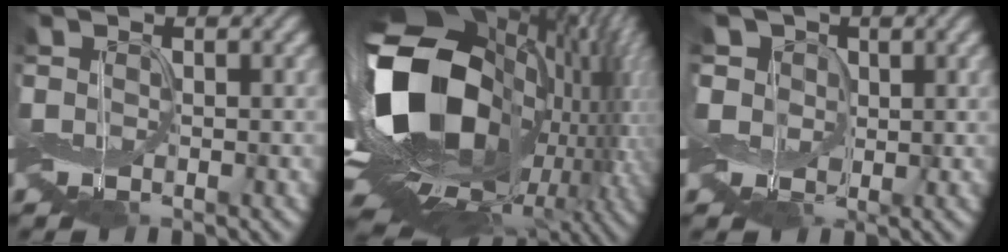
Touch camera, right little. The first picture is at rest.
{"total": 18.5, "force": [0.4, 11.2, 14.7], "torque": [-0.276, -0.041, 0.016]}
{"total": 3.7, "force": [1.3, 3.2, 1.4], "torque": [-0.050, 0.011, 0.014]}